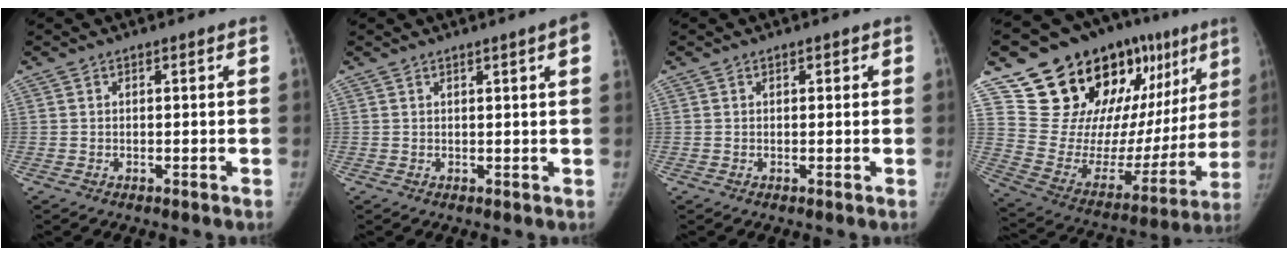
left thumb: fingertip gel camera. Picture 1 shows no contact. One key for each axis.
{"total": 4.4, "fx": 2.0, "fy": 0.1, "fz": 3.9, "tx": -0.041, "ty": 0.000, "tz": 0.023}
{"total": 0.8, "fx": 0.4, "fy": 0.6, "fz": 0.4, "tx": 0.006, "ty": 0.000, "tz": 0.003}
{"total": 30.3, "fx": 17.0, "fy": 14.6, "fz": 20.4, "tx": -0.250, "ty": -0.027, "tz": 0.281}